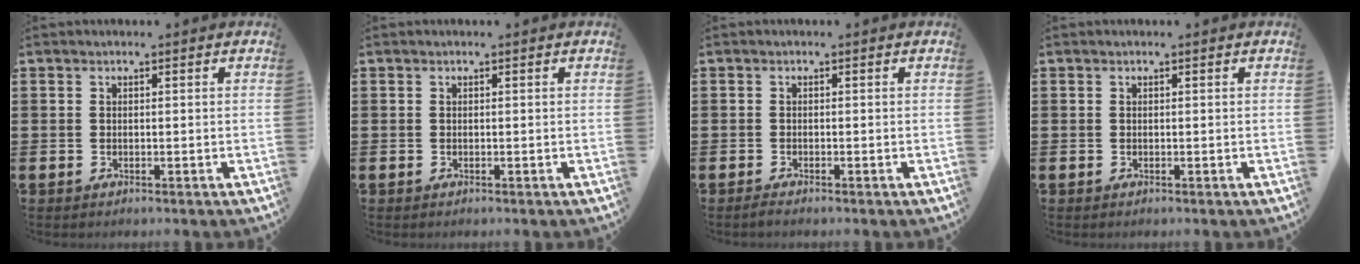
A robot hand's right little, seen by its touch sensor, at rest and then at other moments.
{"total": 0.0}
{"total": 0.8, "force": [-0.5, 0.1, 0.5], "torque": [-0.010, -0.003, -0.010]}
{"total": 0.0}